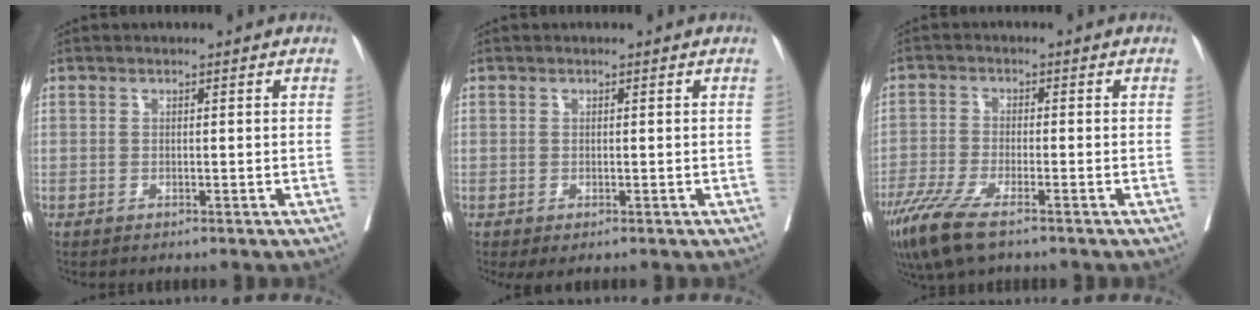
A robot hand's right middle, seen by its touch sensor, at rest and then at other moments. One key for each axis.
{"total": 1.1, "fx": -0.1, "fy": 0.3, "fz": 1.0, "tx": -0.025, "ty": -0.011, "tz": 0.007}
{"total": 8.4, "fx": -5.7, "fy": 1.5, "fz": 5.9, "tx": -0.114, "ty": -0.020, "tz": -0.101}